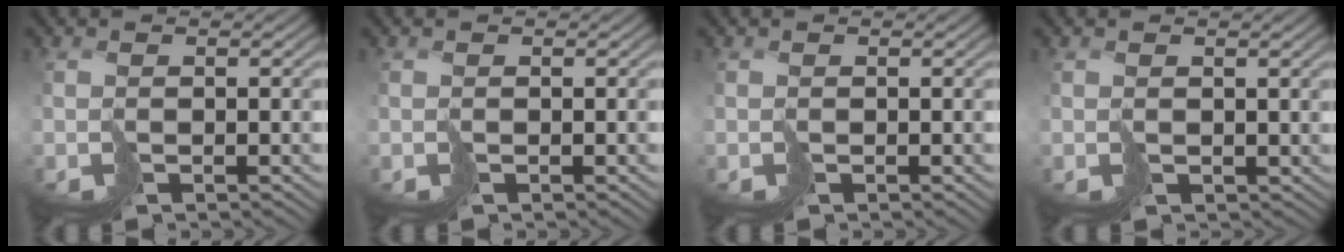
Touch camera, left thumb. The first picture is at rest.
{"total": 0.0}
{"total": 0.0}
{"total": 1.2, "force": [0.8, 0.9, 0.2], "torque": [-0.014, -0.001, 0.016]}